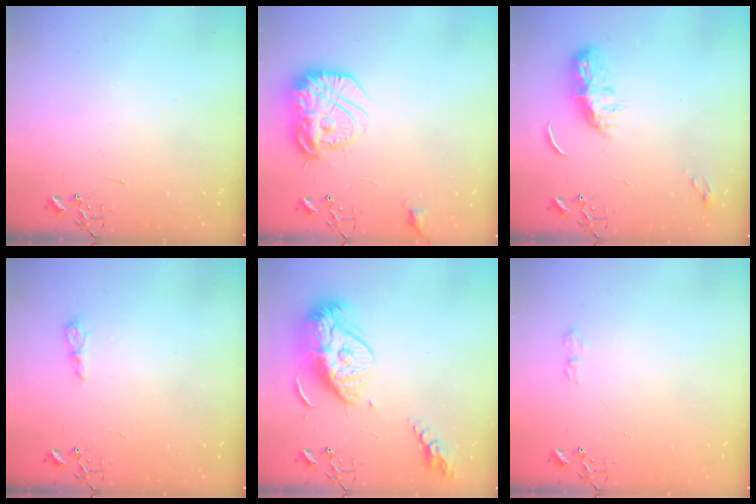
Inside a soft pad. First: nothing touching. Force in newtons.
{"total": 18.0, "press": 17.9, "slide": 1.6}
{"total": 8.2, "press": 8.2, "slide": 0.4}
{"total": 5.5, "press": 5.5, "slide": 0.6}
{"total": 18.4, "press": 18.3, "slide": 1.7}
{"total": 6.4, "press": 6.4, "slide": 0.9}